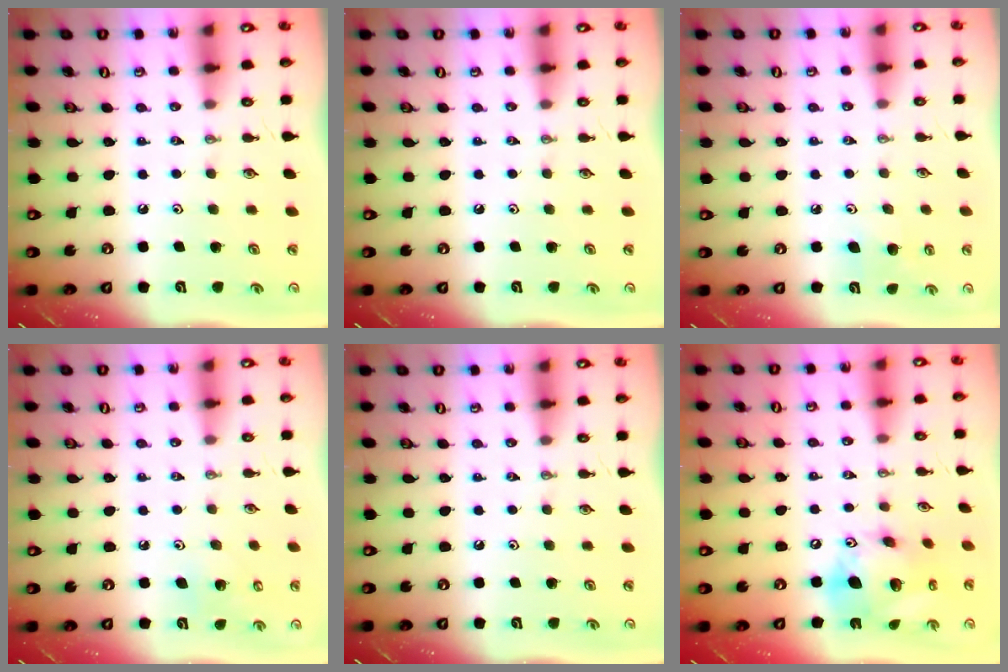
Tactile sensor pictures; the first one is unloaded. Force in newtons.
{"total": 0.0}
{"total": 6.9, "press": 6.7, "slide": 1.7}
{"total": 6.4, "press": 6.3, "slide": 0.6}
{"total": 0.0}
{"total": 17.6, "press": 17.3, "slide": 3.2}